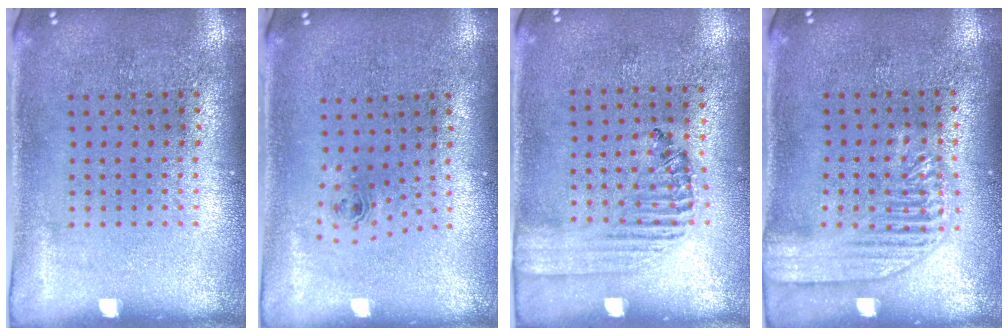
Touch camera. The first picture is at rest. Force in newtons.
{"total": 0.7, "press": 0.3, "slide": 0.7}
{"total": 1.4, "press": 1.2, "slide": 0.7}
{"total": 1.8, "press": 1.8, "slide": 0.3}